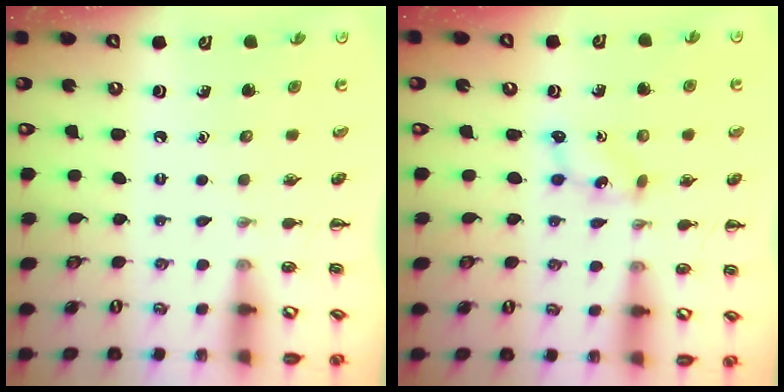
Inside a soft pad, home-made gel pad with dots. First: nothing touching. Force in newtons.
{"total": 1.7, "press": 1.6, "slide": 0.5}